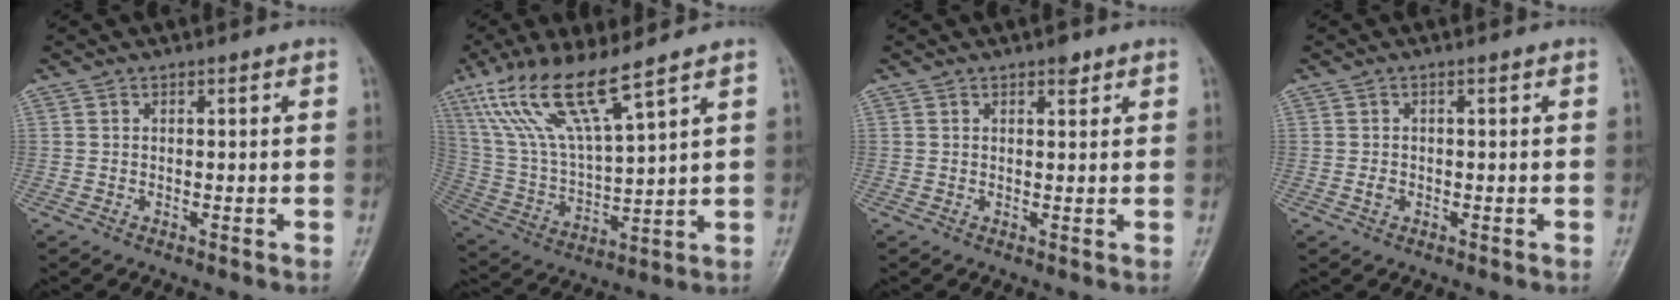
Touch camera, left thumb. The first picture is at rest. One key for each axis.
{"total": 15.4, "fx": 10.0, "fy": 3.1, "fz": 11.3, "tx": -0.228, "ty": -0.041, "tz": 0.211}
{"total": 1.8, "fx": 1.2, "fy": 0.8, "fz": 1.1, "tx": -0.007, "ty": -0.005, "tz": 0.015}
{"total": 1.3, "fx": -0.3, "fy": 1.0, "fz": 0.8, "tx": -0.011, "ty": 0.001, "tz": -0.007}